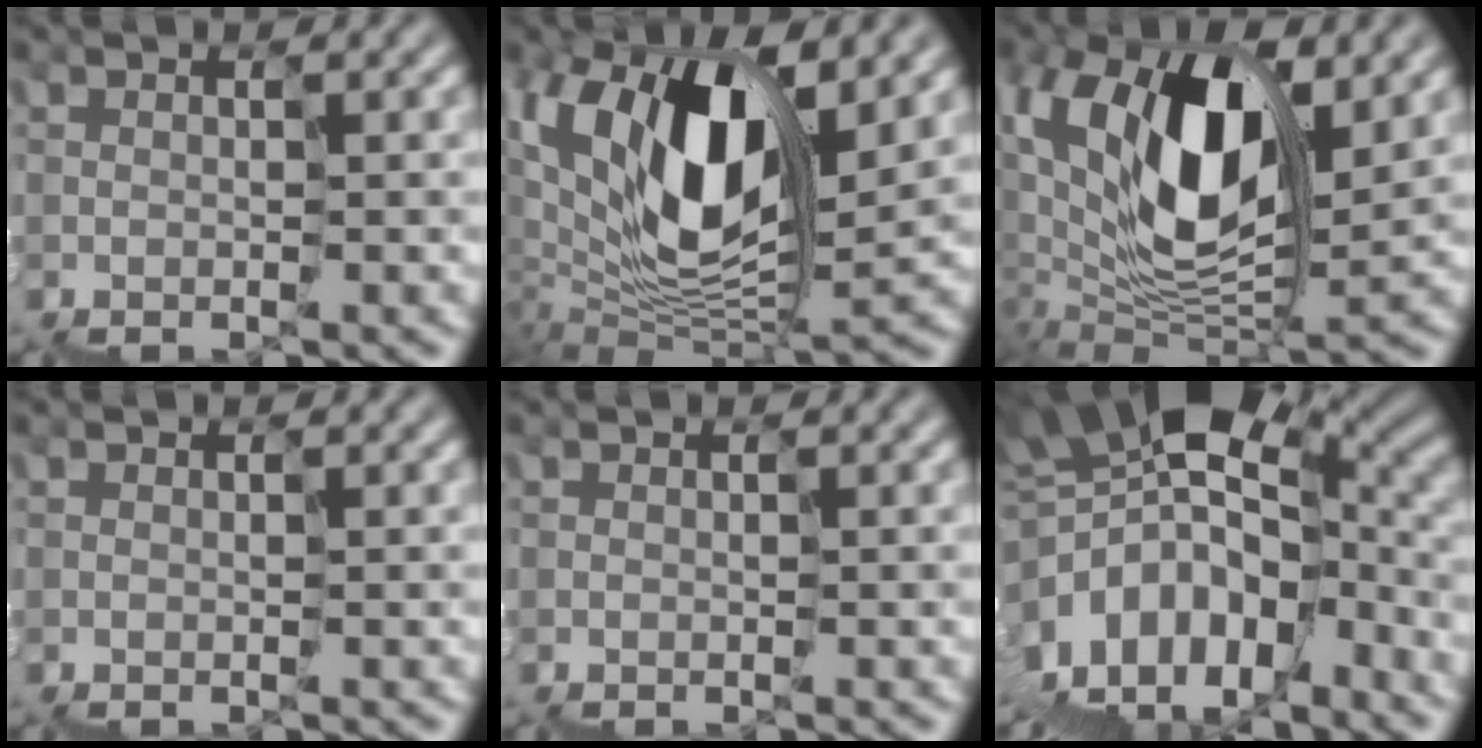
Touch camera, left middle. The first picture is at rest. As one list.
[{"total": 11.0, "force": [4.4, 5.8, 8.2], "torque": [-0.183, 0.003, 0.090]}, {"total": 12.0, "force": [3.7, 6.6, 9.3], "torque": [-0.212, 0.006, 0.071]}, {"total": 0.0}, {"total": 0.0}, {"total": 12.4, "force": [-2.8, 8.3, 8.8], "torque": [-0.188, 0.013, -0.032]}]